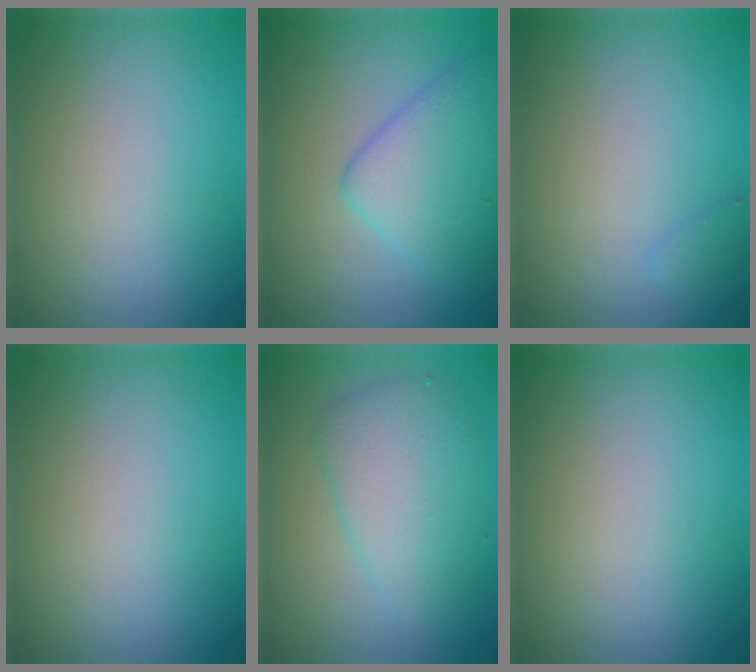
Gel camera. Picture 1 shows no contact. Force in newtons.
{"total": 5.1, "press": 5.1, "slide": 0.1}
{"total": 0.8, "press": 0.8, "slide": 0.1}
{"total": 0.0}
{"total": 4.6, "press": 4.6, "slide": 0.0}
{"total": 0.0}